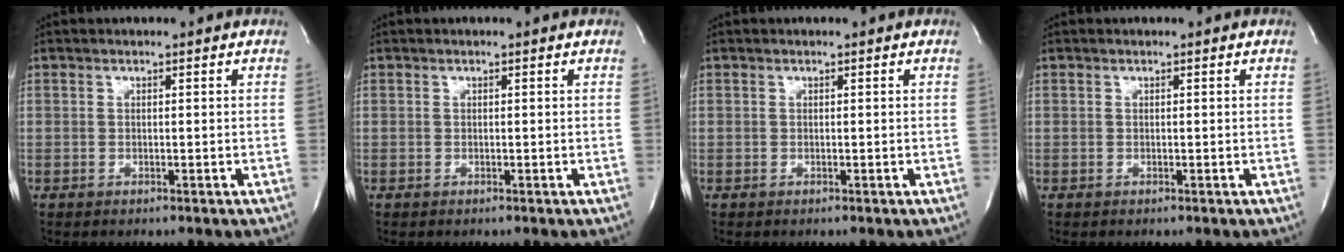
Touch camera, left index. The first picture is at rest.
{"total": 0.0}
{"total": 0.0}
{"total": 0.0}